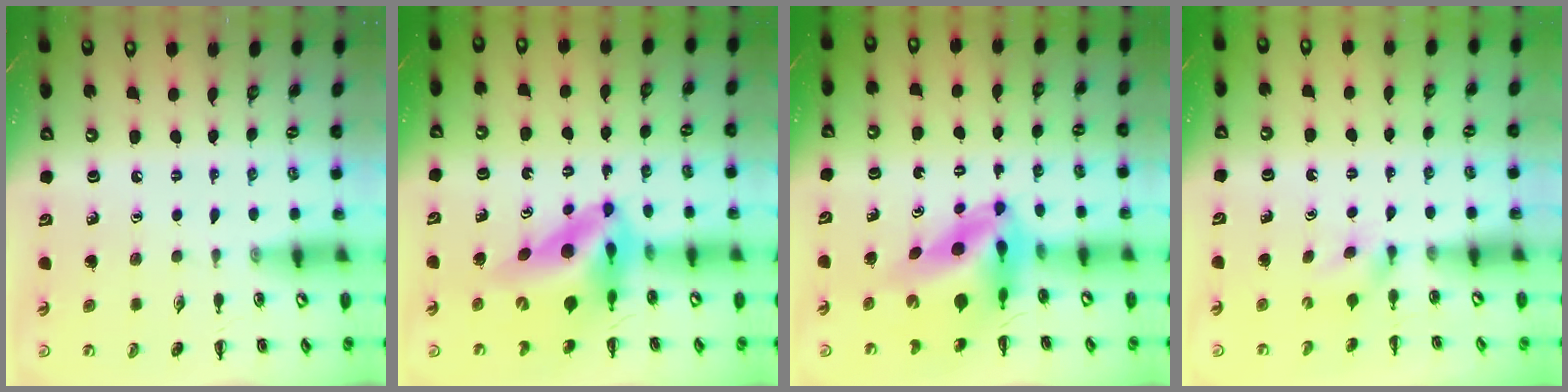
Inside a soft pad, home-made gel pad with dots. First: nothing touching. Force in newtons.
{"total": 12.2, "press": 11.6, "slide": 3.8}
{"total": 9.5, "press": 9.0, "slide": 3.2}
{"total": 2.4, "press": 2.3, "slide": 0.9}